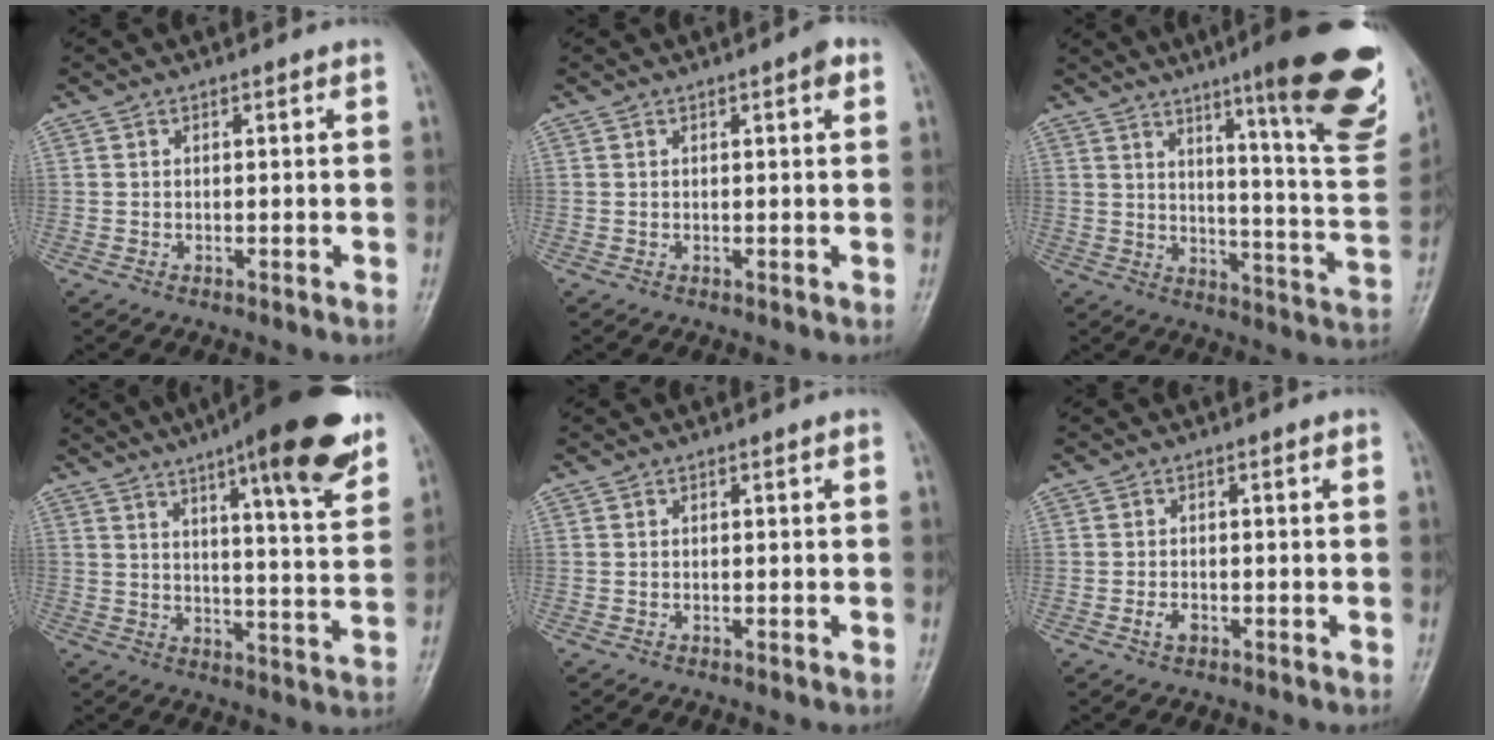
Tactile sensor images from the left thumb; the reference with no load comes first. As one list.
[{"total": 2.0, "force": [0.9, 0.5, 1.7], "torque": [-0.023, 0.001, 0.009]}, {"total": 20.9, "force": [11.9, 3.1, 16.9], "torque": [-0.190, -0.065, 0.157]}, {"total": 19.5, "force": [12.4, 3.4, 14.7], "torque": [-0.184, -0.050, 0.171]}, {"total": 0.0}, {"total": 1.8, "force": [-0.8, 1.1, 1.2], "torque": [-0.023, 0.004, -0.017]}]